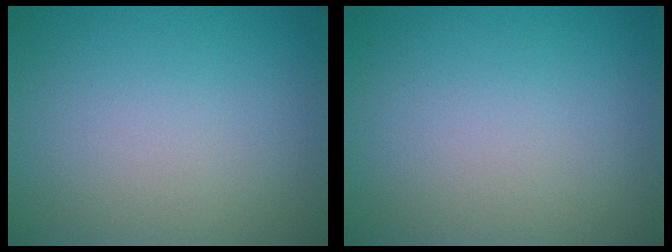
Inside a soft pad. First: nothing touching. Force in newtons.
{"total": 0.0}